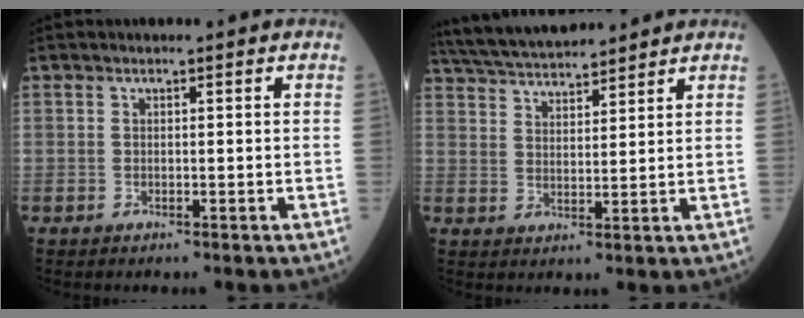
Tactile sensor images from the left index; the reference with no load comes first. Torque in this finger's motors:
{"motor_torque": [-0.16, -0.83, 0.21, 0.10]}